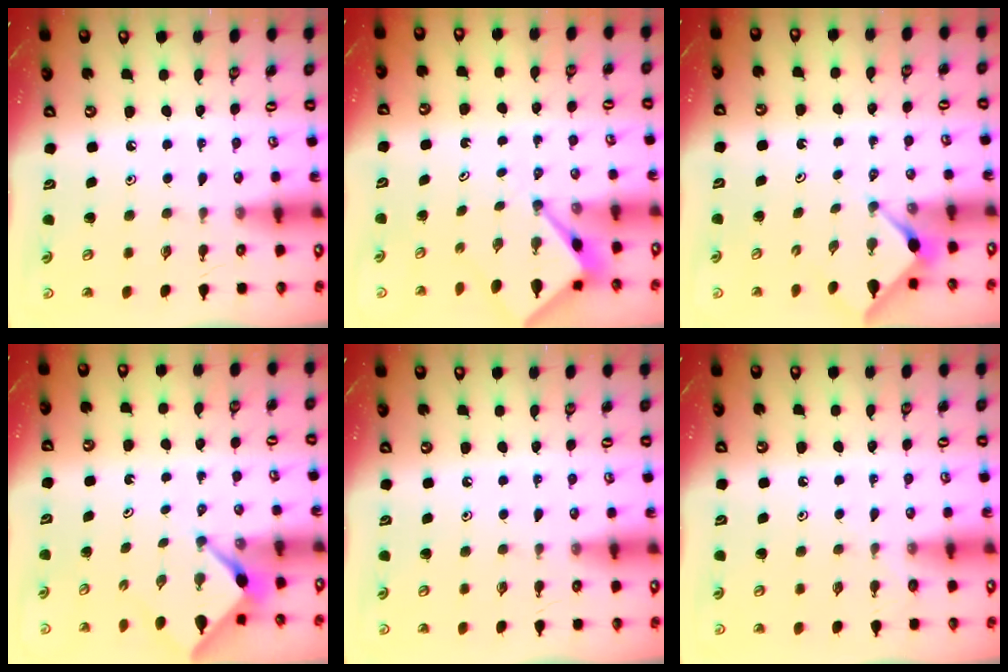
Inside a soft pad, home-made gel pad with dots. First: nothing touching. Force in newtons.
{"total": 4.7, "press": 4.6, "slide": 0.5}
{"total": 3.0, "press": 3.0, "slide": 0.3}
{"total": 2.2, "press": 2.1, "slide": 0.3}
{"total": 0.0}
{"total": 2.8, "press": 2.8, "slide": 0.3}